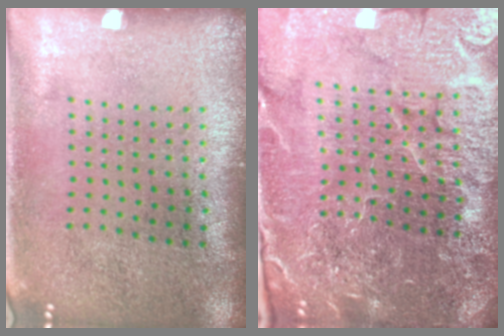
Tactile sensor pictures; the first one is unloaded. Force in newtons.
{"total": 5.8, "press": 5.2, "slide": 2.5}